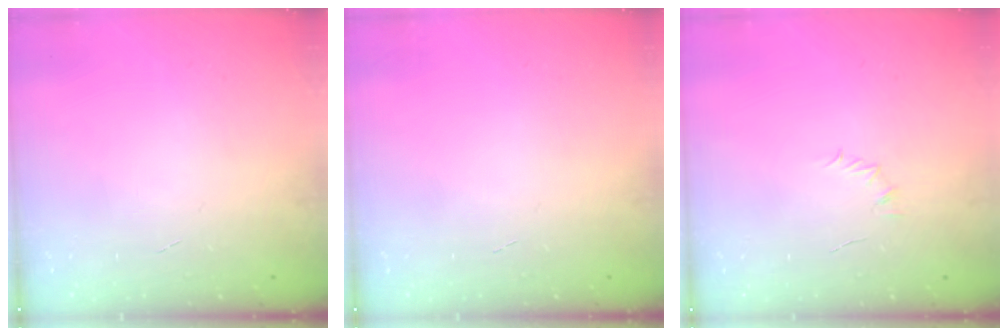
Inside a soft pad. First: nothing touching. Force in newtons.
{"total": 0.0}
{"total": 4.1, "press": 3.9, "slide": 1.3}